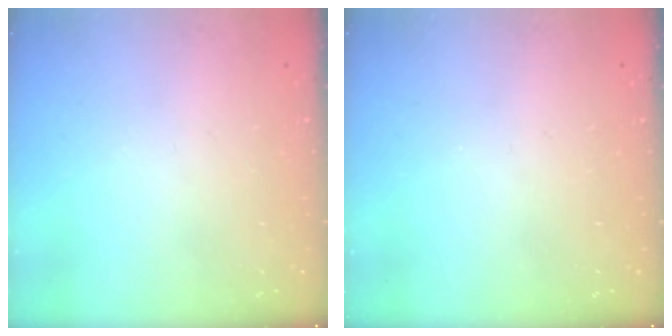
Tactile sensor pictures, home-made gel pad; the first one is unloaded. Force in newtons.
{"total": 0.0}